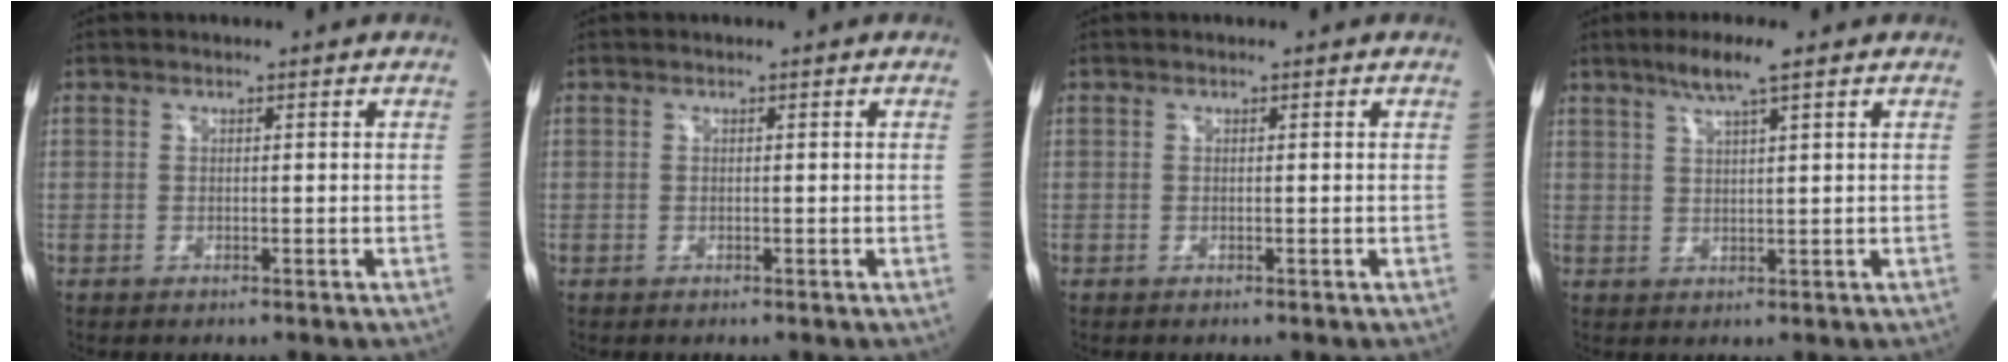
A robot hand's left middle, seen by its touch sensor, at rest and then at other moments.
{"total": 0.0}
{"total": 0.0}
{"total": 5.0, "force": [3.4, -0.2, 3.7], "torque": [-0.077, 0.004, 0.064]}